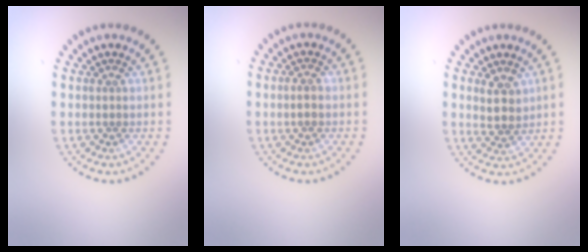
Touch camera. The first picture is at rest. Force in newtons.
{"total": 0.8, "press": 0.8, "slide": 0.1}
{"total": 2.3, "press": 2.1, "slide": 1.1}